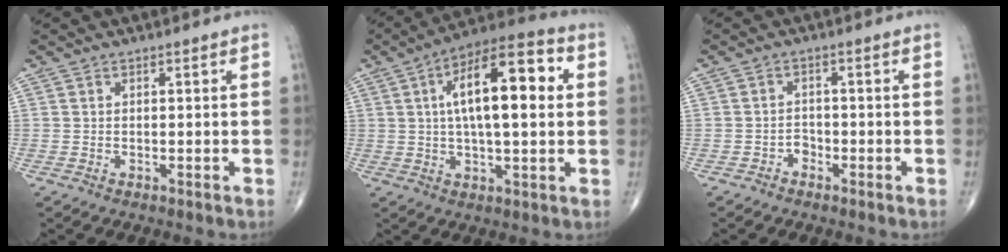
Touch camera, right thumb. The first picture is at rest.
{"total": 17.6, "force": [3.4, 6.6, 16.0], "torque": [-0.241, 0.020, 0.045]}
{"total": 1.8, "force": [-1.2, 1.3, 0.4], "torque": [0.001, 0.009, -0.026]}